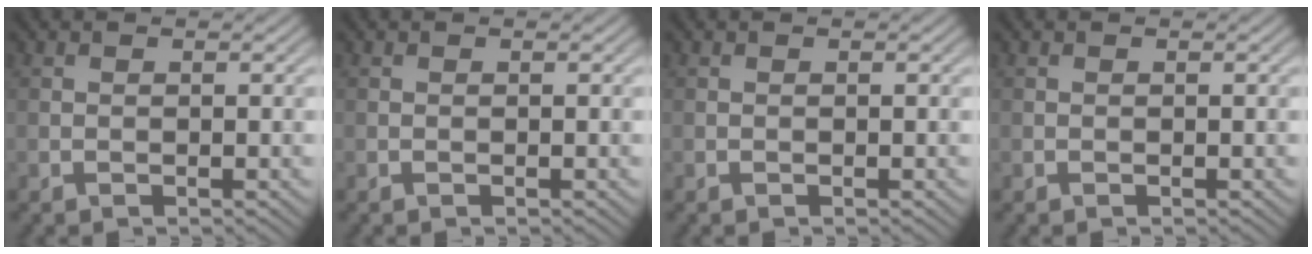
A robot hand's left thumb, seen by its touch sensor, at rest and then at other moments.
{"total": 0.0}
{"total": 0.0}
{"total": 0.0}